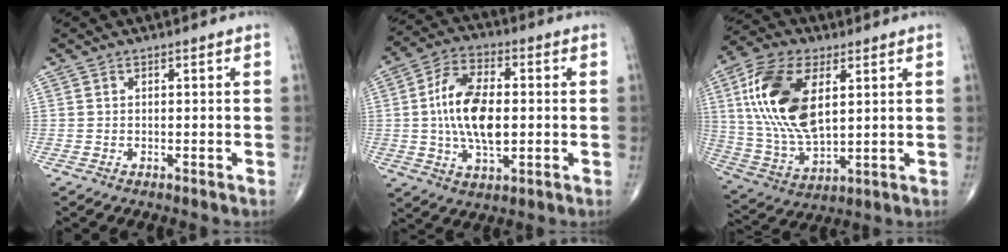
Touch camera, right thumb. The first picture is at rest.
{"total": 14.2, "force": [0.2, 7.3, 12.2], "torque": [-0.223, 0.007, 0.000]}
{"total": 18.9, "force": [5.1, 9.8, 15.3], "torque": [-0.303, -0.013, 0.099]}